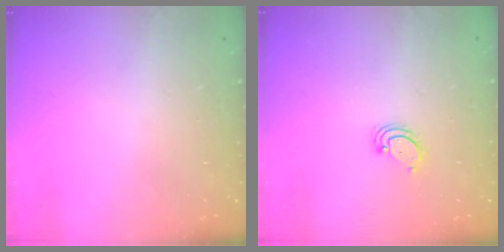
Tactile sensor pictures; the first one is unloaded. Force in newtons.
{"total": 2.3, "press": 2.3, "slide": 0.2}